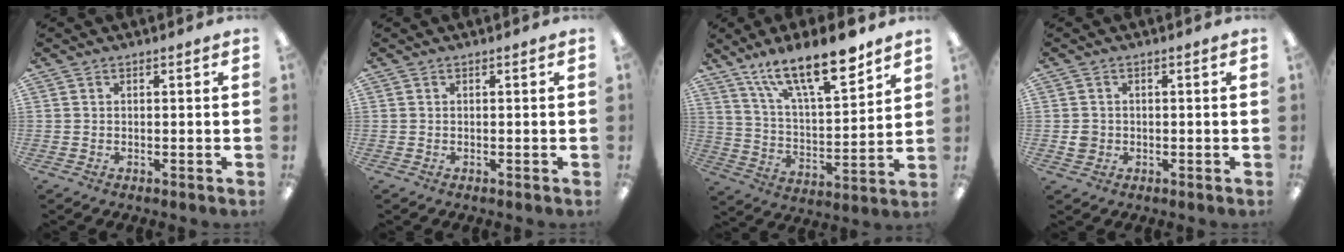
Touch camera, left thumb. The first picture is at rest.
{"total": 0.0}
{"total": 18.8, "force": [14.1, 5.5, 11.1], "torque": [-0.180, -0.084, 0.236]}
{"total": 2.5, "force": [-0.3, 2.4, 0.7], "torque": [-0.005, 0.001, -0.009]}